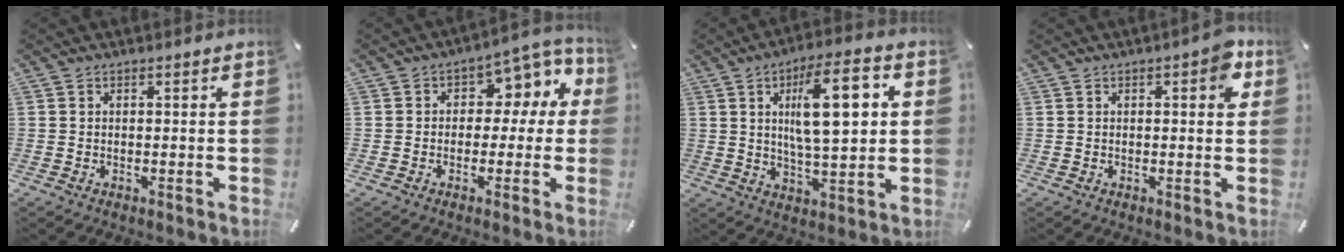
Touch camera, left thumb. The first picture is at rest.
{"total": 7.2, "force": [1.5, 5.8, 4.0], "torque": [-0.042, -0.016, 0.020]}
{"total": 16.2, "force": [4.5, 5.8, 14.4], "torque": [-0.237, -0.006, 0.065]}
{"total": 4.4, "force": [1.3, 1.8, 3.8], "torque": [-0.046, -0.003, 0.014]}